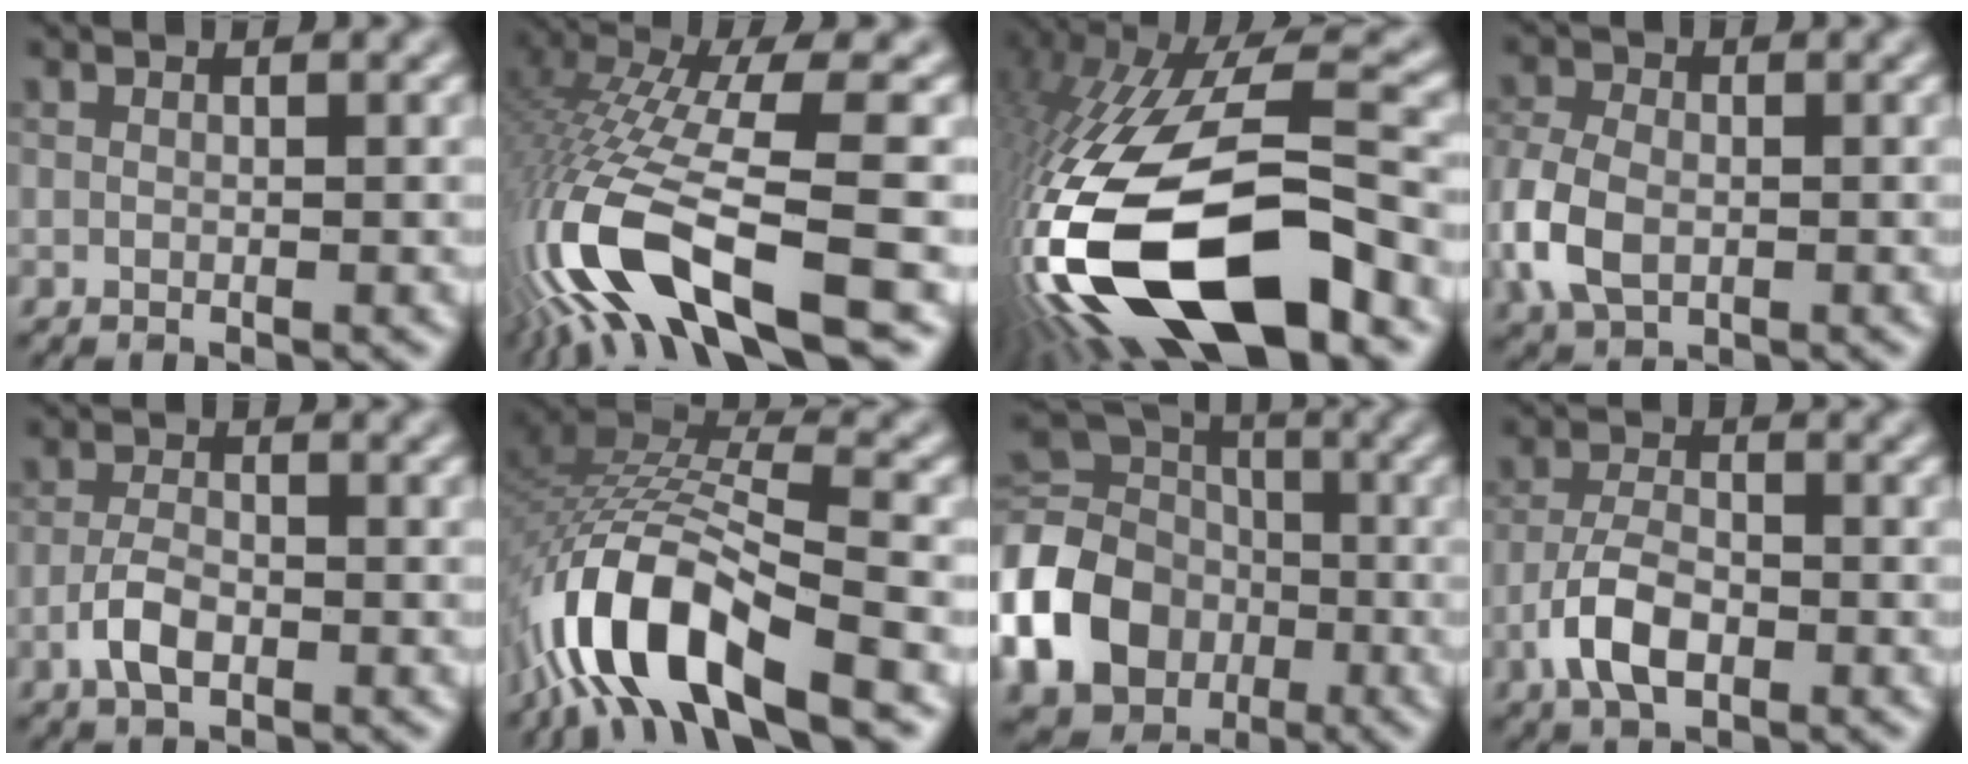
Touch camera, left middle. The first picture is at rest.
{"total": 13.7, "force": [-5.6, 3.8, 12.0], "torque": [-0.260, 0.006, -0.088]}
{"total": 18.3, "force": [-7.0, 7.0, 15.4], "torque": [-0.313, -0.017, -0.118]}
{"total": 5.2, "force": [-1.4, 3.5, 3.5], "torque": [-0.089, 0.001, -0.037]}
{"total": 2.8, "force": [-1.3, 1.4, 2.1], "torque": [-0.045, 0.005, -0.032]}
{"total": 12.1, "force": [-6.8, 4.3, 9.0], "torque": [-0.178, 0.002, -0.132]}
{"total": 13.4, "force": [-4.0, 11.0, 6.6], "torque": [-0.172, -0.013, -0.099]}
{"total": 4.3, "force": [-2.0, 2.1, 3.2], "torque": [-0.063, 0.005, -0.046]}